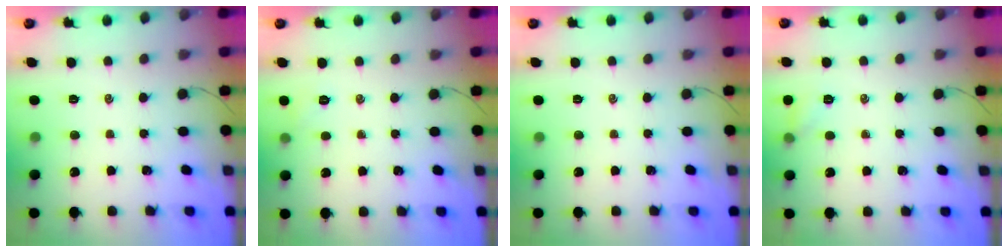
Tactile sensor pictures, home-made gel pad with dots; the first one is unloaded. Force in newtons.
{"total": 4.5, "press": 4.3, "slide": 1.2}
{"total": 0.0}
{"total": 5.0, "press": 4.8, "slide": 1.5}